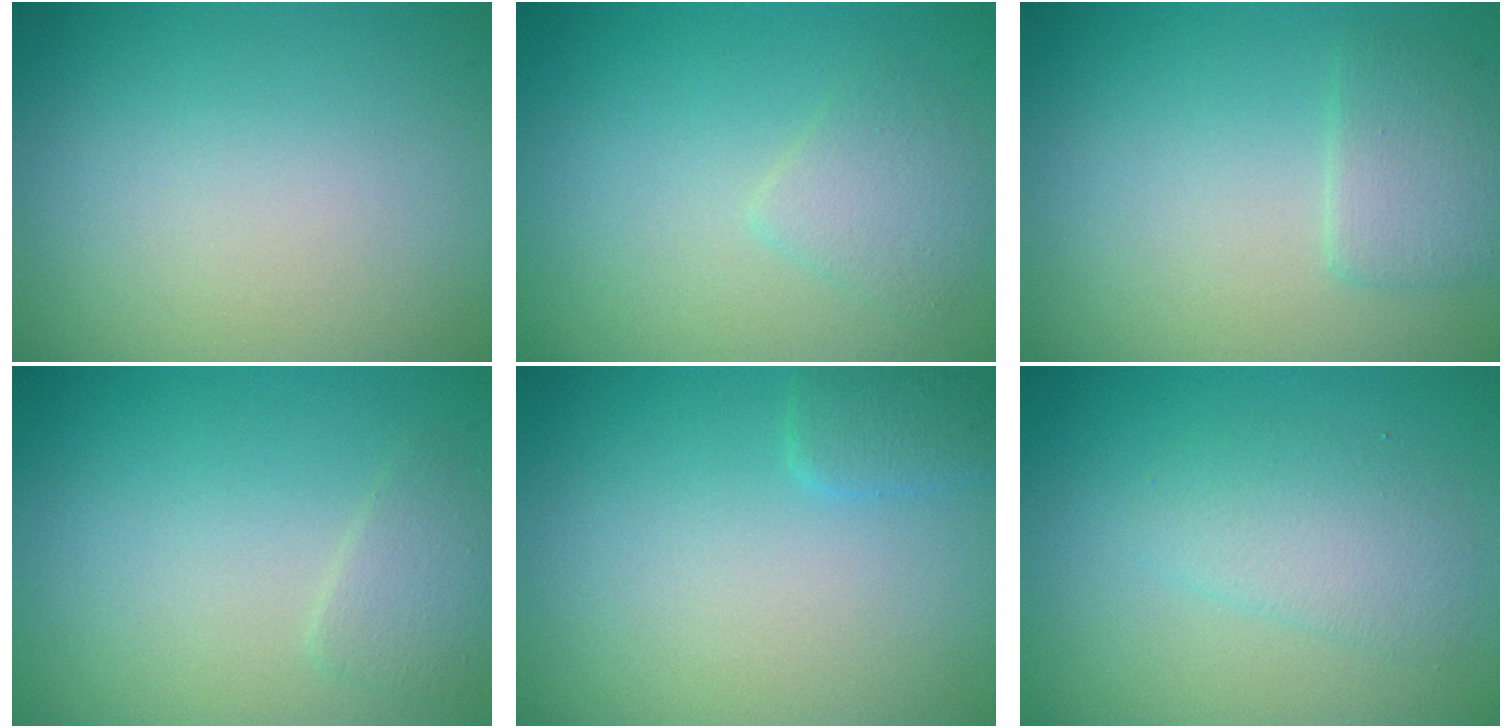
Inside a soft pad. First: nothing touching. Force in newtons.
{"total": 2.1, "press": 2.1, "slide": 0.1}
{"total": 2.3, "press": 2.2, "slide": 0.3}
{"total": 1.5, "press": 1.5, "slide": 0.1}
{"total": 1.4, "press": 1.4, "slide": 0.1}
{"total": 2.6, "press": 2.6, "slide": 0.0}